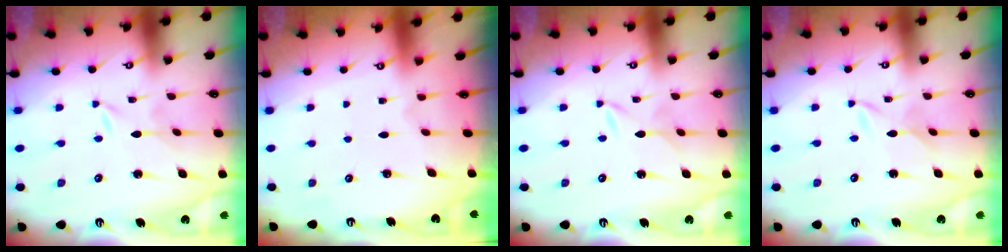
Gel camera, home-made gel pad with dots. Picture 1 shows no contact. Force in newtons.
{"total": 0.5, "press": 0.5, "slide": 0.1}
{"total": 2.5, "press": 2.5, "slide": 0.4}
{"total": 2.9, "press": 2.9, "slide": 0.3}